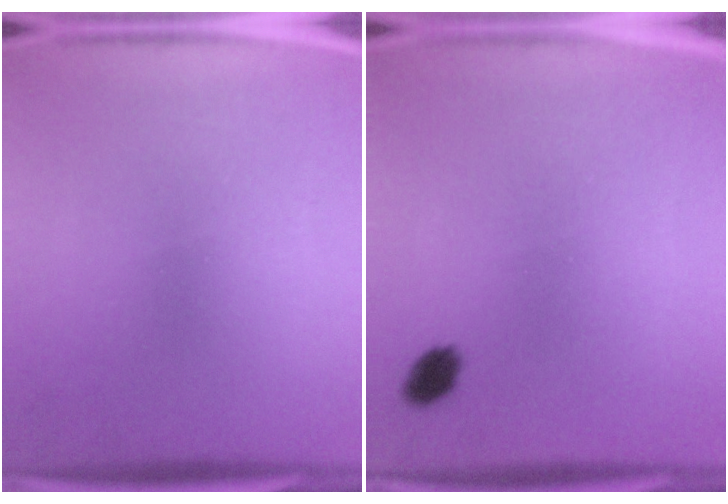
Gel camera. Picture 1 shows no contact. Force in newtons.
{"total": 2.8}